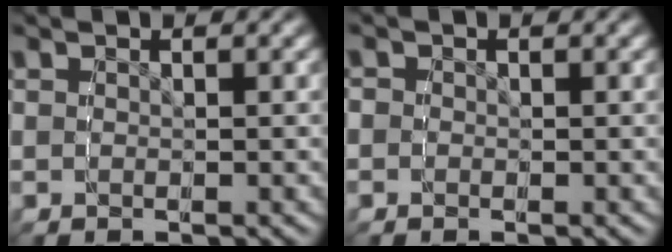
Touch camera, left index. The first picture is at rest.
{"total": 0.9, "force": [-0.5, 0.4, -0.6], "torque": [0.004, -0.015, -0.005]}